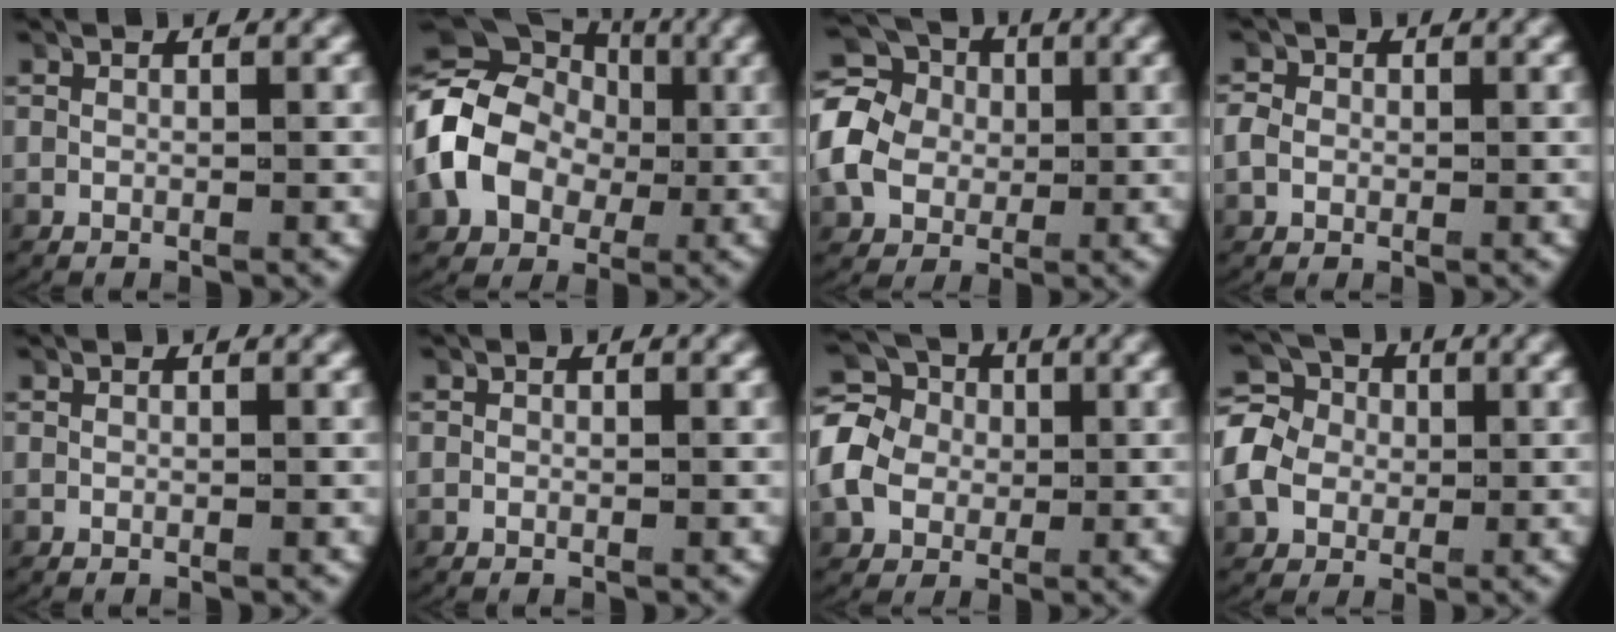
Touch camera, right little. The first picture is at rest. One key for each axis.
{"total": 11.6, "fx": 0.9, "fy": 9.9, "fz": 6.0, "tx": -0.139, "ty": -0.003, "tz": 0.007}
{"total": 8.9, "fx": 1.1, "fy": 7.8, "fz": 4.1, "tx": -0.091, "ty": -0.002, "tz": 0.009}
{"total": 1.7, "fx": -0.1, "fy": 1.6, "fz": 0.7, "tx": -0.018, "ty": 0.002, "tz": -0.003}
{"total": 0.0}
{"total": 0.0}
{"total": 7.7, "fx": 0.8, "fy": 6.8, "fz": 3.5, "tx": -0.079, "ty": -0.004, "tz": 0.006}
{"total": 6.9, "fx": 0.6, "fy": 6.2, "fz": 3.1, "tx": -0.069, "ty": -0.003, "tz": 0.004}